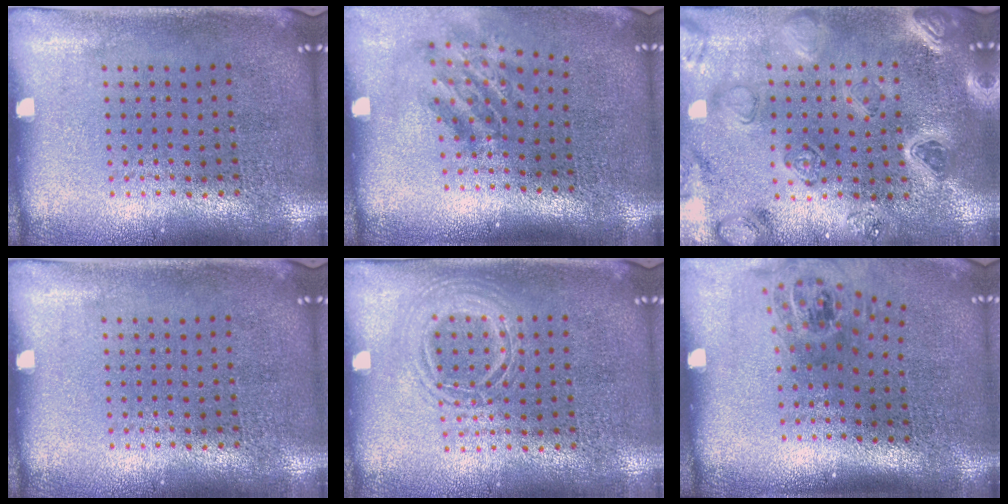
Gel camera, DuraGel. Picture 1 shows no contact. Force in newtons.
{"total": 1.8, "press": 1.2, "slide": 1.4}
{"total": 2.2, "press": 2.2, "slide": 0.2}
{"total": 0.0}
{"total": 1.2, "press": 1.2, "slide": 0.1}
{"total": 1.6, "press": 1.2, "slide": 1.0}